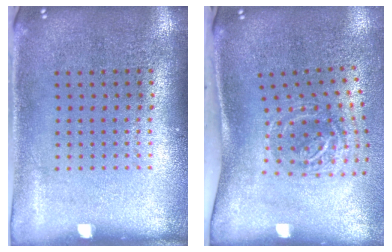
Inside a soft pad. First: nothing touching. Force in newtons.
{"total": 2.0, "press": 1.2, "slide": 1.6}